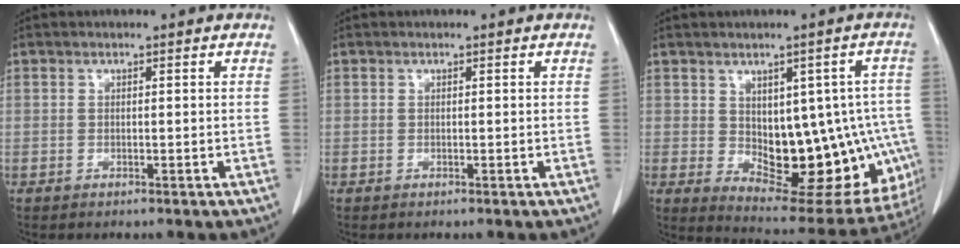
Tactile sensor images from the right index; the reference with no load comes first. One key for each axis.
{"total": 0.0}
{"total": 18.9, "fx": -2.1, "fy": 9.4, "fz": 16.2, "tx": -0.159, "ty": 0.014, "tz": 0.003}